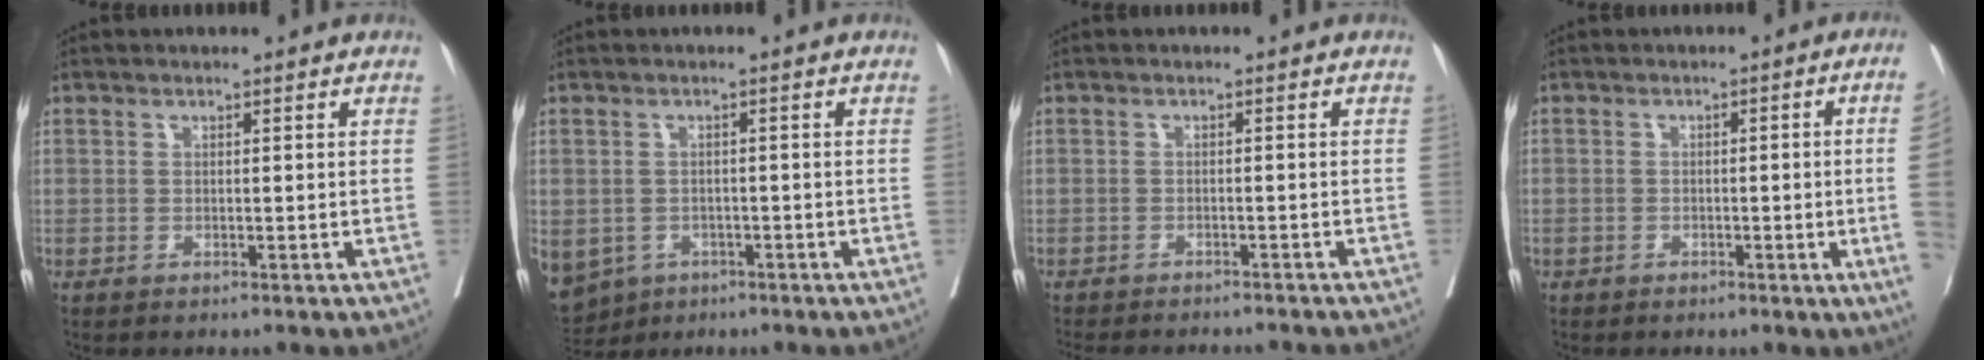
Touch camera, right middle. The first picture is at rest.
{"total": 13.3, "force": [-6.6, 10.3, 5.0], "torque": [-0.154, -0.012, -0.085]}
{"total": 11.7, "force": [-10.7, 1.8, 4.3], "torque": [-0.060, -0.011, -0.132]}
{"total": 6.6, "force": [-1.2, -1.0, 6.4], "torque": [-0.069, -0.003, -0.020]}